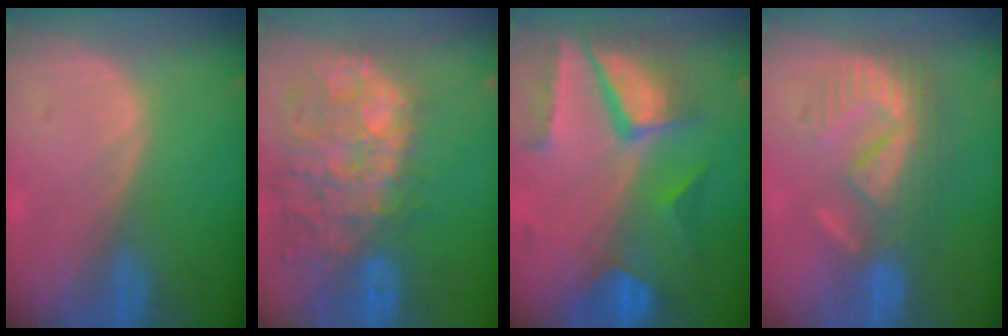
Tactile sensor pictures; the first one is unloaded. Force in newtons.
{"total": 14.0, "press": 11.6, "slide": 7.9}
{"total": 10.4, "press": 8.8, "slide": 5.6}
{"total": 9.5, "press": 8.2, "slide": 4.8}